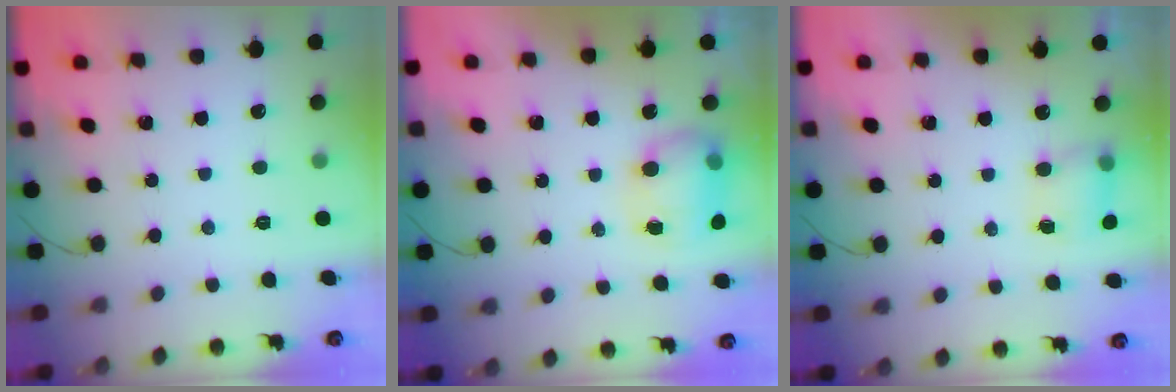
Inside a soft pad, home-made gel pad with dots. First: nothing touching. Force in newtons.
{"total": 11.9, "press": 9.6, "slide": 7.0}
{"total": 5.6, "press": 5.6, "slide": 0.6}